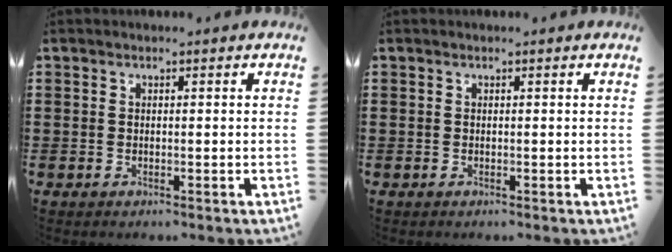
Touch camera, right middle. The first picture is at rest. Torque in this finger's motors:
{"motor_torque": [0.07, -0.04, -0.01, 0.01]}